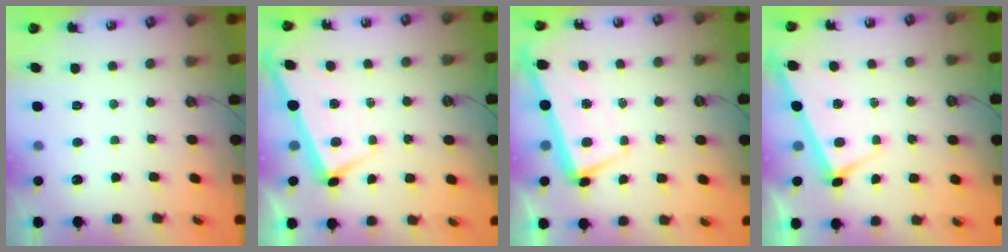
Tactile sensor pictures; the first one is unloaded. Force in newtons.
{"total": 1.2, "press": 1.2, "slide": 0.2}
{"total": 1.6, "press": 0.6, "slide": 1.4}
{"total": 3.6, "press": 3.6, "slide": 0.3}